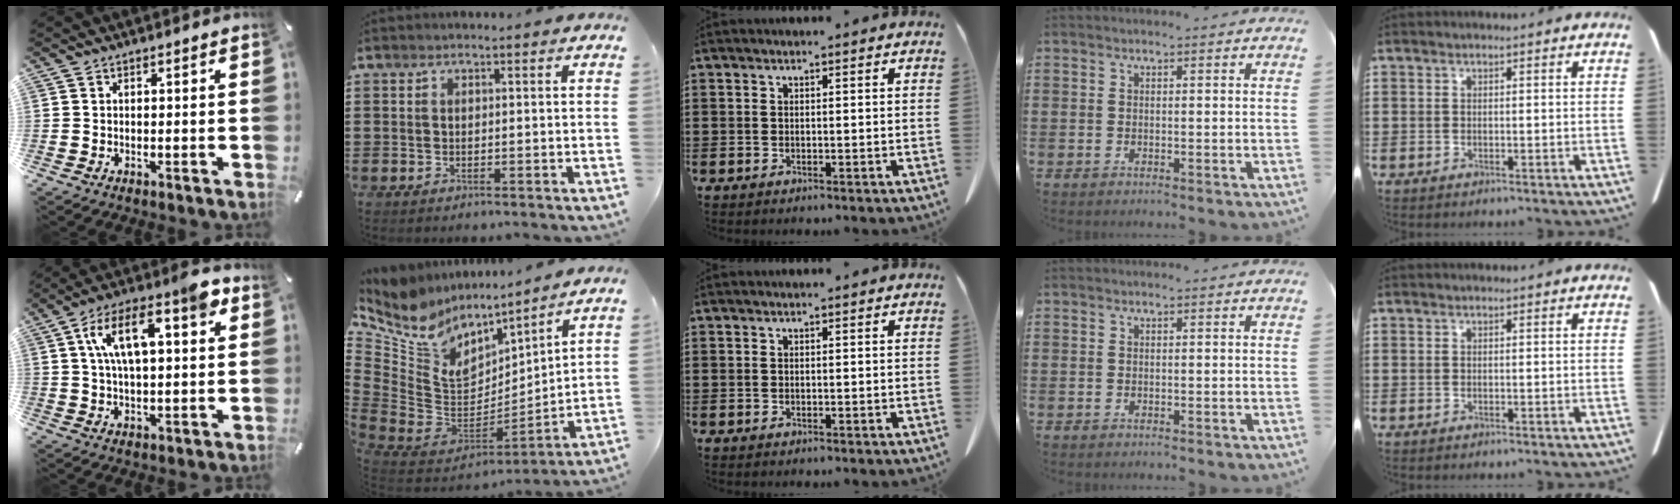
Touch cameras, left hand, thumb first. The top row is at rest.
{"thumb": {"total": 14.0, "force": [5.1, 6.4, 11.4], "torque": [-0.190, 0.009, 0.087]}, "index": {"total": 9.0, "force": [5.8, 6.2, 3.1], "torque": [-0.120, -0.059, 0.103]}}